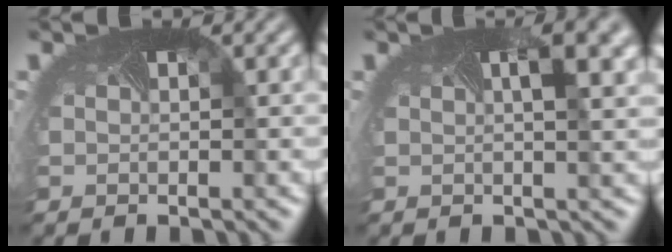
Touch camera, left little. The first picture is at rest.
{"total": 4.4, "force": [1.6, 1.4, 3.8], "torque": [-0.040, 0.005, 0.015]}